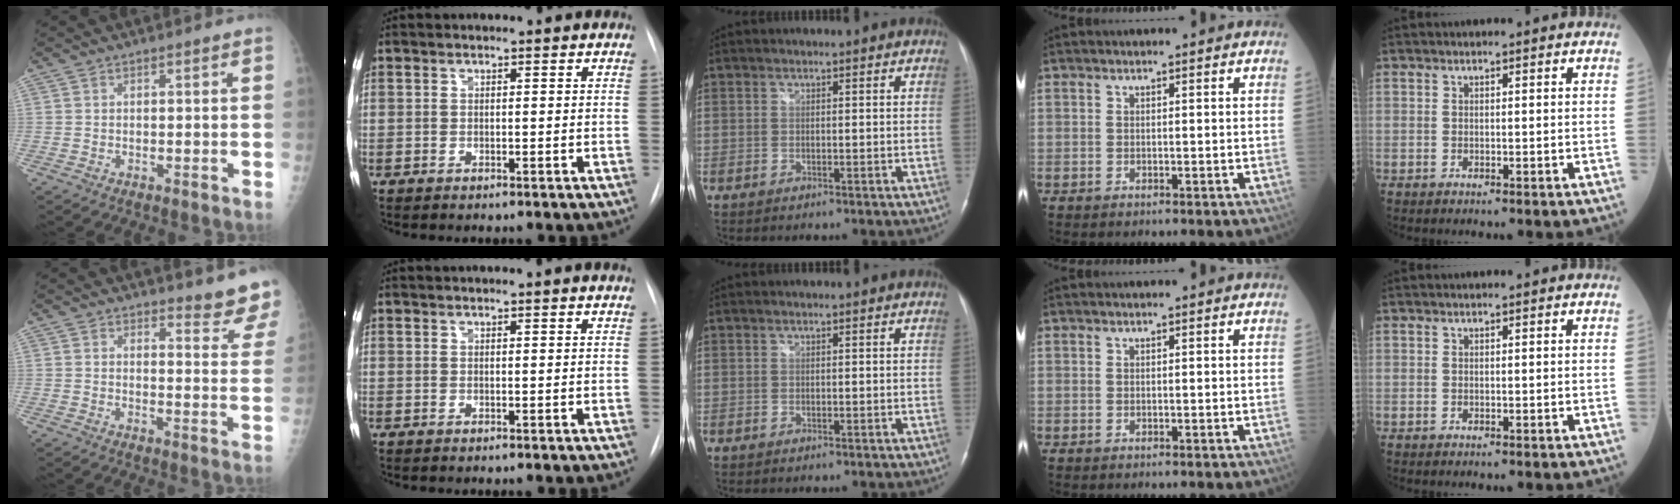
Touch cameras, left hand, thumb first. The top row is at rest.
{"thumb": {"total": 7.3, "force": [7.0, 1.5, 1.4], "torque": [0.015, -0.056, 0.064]}, "index": {"total": 1.7, "force": [1.5, -0.5, 0.6], "torque": [-0.016, 0.008, 0.027]}}